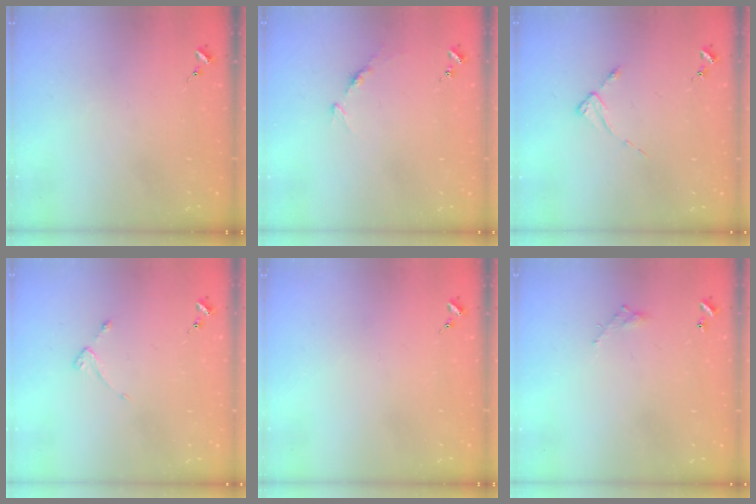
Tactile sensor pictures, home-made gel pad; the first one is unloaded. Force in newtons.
{"total": 4.9, "press": 4.8, "slide": 0.6}
{"total": 2.2, "press": 2.2, "slide": 0.4}
{"total": 2.2, "press": 2.1, "slide": 0.4}
{"total": 0.0}
{"total": 3.5, "press": 3.5, "slide": 0.2}